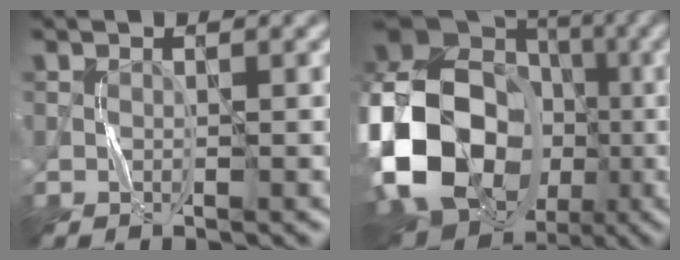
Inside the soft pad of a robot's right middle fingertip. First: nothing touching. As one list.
[{"total": 23.5, "force": [-6.1, 19.3, 12.1], "torque": [-0.258, -0.020, -0.152]}]